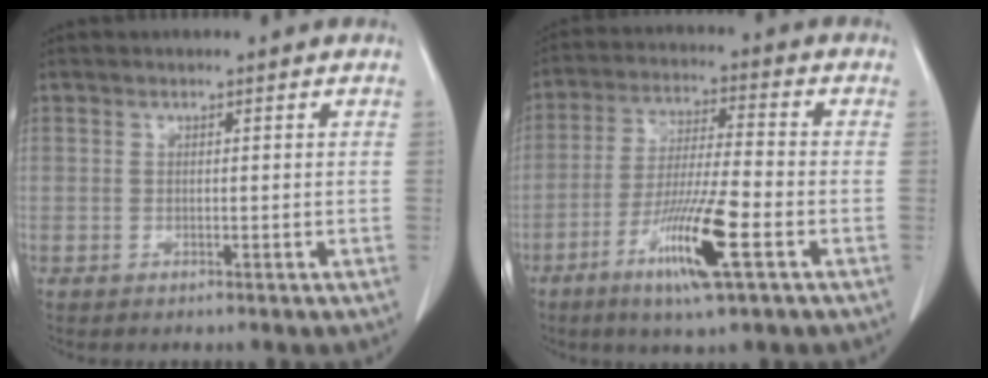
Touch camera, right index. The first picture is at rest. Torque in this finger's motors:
{"motor_torque": [0.92, -0.80, 0.35, 0.08]}